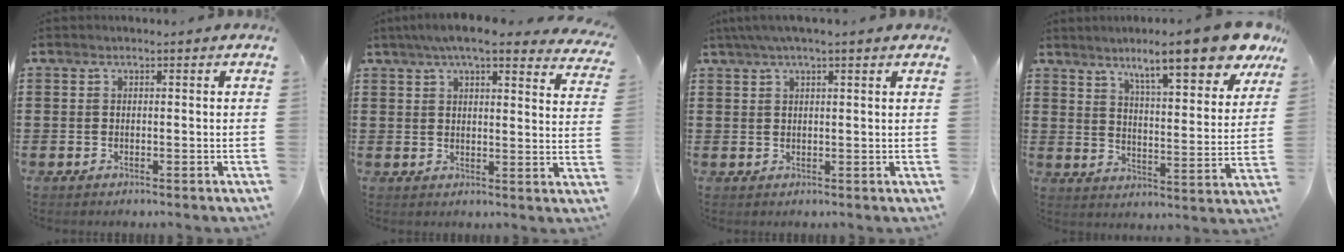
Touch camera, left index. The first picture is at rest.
{"total": 6.5, "force": [5.5, 0.6, 3.4], "torque": [-0.076, -0.012, 0.095]}
{"total": 2.9, "force": [1.9, 0.1, 2.2], "torque": [-0.045, 0.006, 0.033]}
{"total": 12.1, "force": [9.4, 1.0, 7.6], "torque": [-0.133, -0.045, 0.152]}